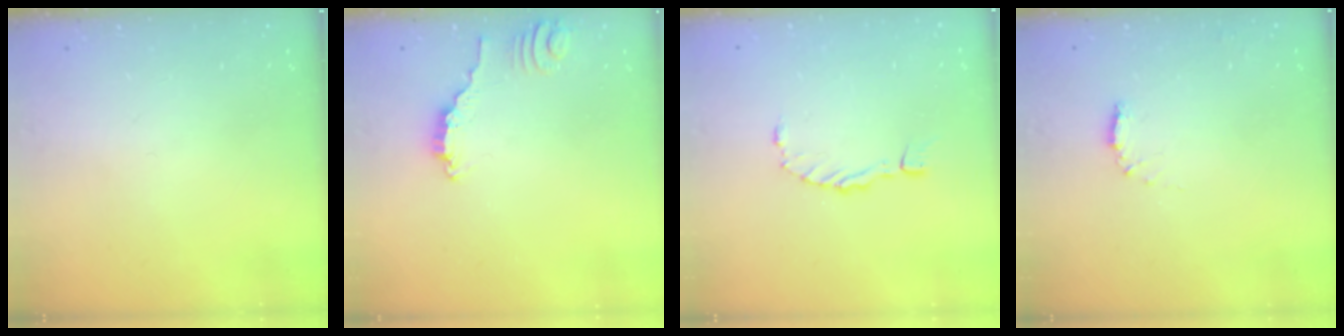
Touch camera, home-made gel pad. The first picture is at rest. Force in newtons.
{"total": 2.8, "press": 2.8, "slide": 0.2}
{"total": 0.0}
{"total": 4.5, "press": 4.5, "slide": 0.6}